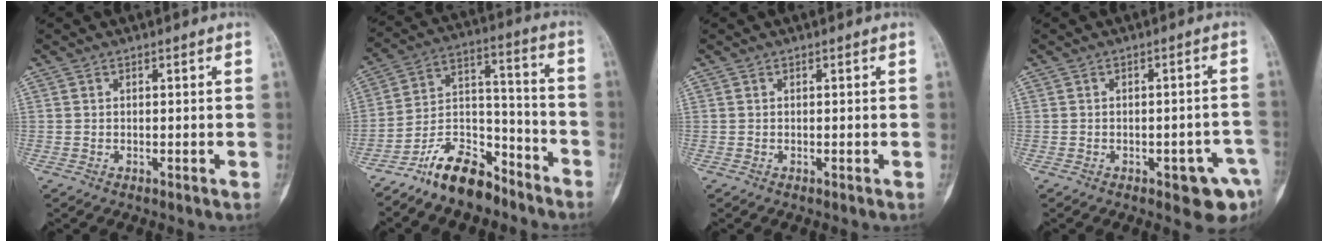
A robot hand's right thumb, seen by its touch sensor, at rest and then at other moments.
{"total": 13.2, "force": [-10.4, 5.7, 5.8], "torque": [-0.082, 0.102, -0.191]}
{"total": 0.0}
{"total": 7.2, "force": [-3.4, 2.9, 5.7], "torque": [-0.050, 0.020, -0.034]}